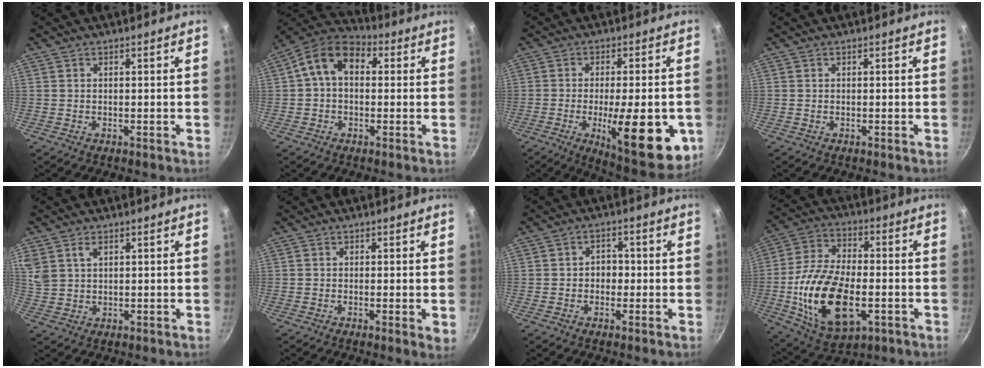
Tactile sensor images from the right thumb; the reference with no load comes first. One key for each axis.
{"total": 10.6, "fx": 1.9, "fy": 7.4, "fz": 7.4, "tx": -0.107, "ty": 0.027, "tz": 0.010}
{"total": 18.9, "fx": -5.0, "fy": 6.2, "fz": 17.2, "tx": -0.209, "ty": 0.000, "tz": -0.062}
{"total": 0.0}
{"total": 6.9, "fx": 3.3, "fy": 4.7, "fz": 3.8, "tx": -0.071, "ty": 0.003, "tz": 0.071}
{"total": 2.4, "fx": -0.3, "fy": 0.5, "fz": 2.3, "tx": -0.033, "ty": -0.008, "tz": -0.007}
{"total": 3.5, "fx": -0.4, "fy": 2.8, "fz": 2.1, "tx": -0.007, "ty": 0.012, "tz": -0.008}
{"total": 20.8, "fx": -4.4, "fy": 11.2, "fz": 16.9, "tx": -0.314, "ty": 0.016, "tz": -0.073}